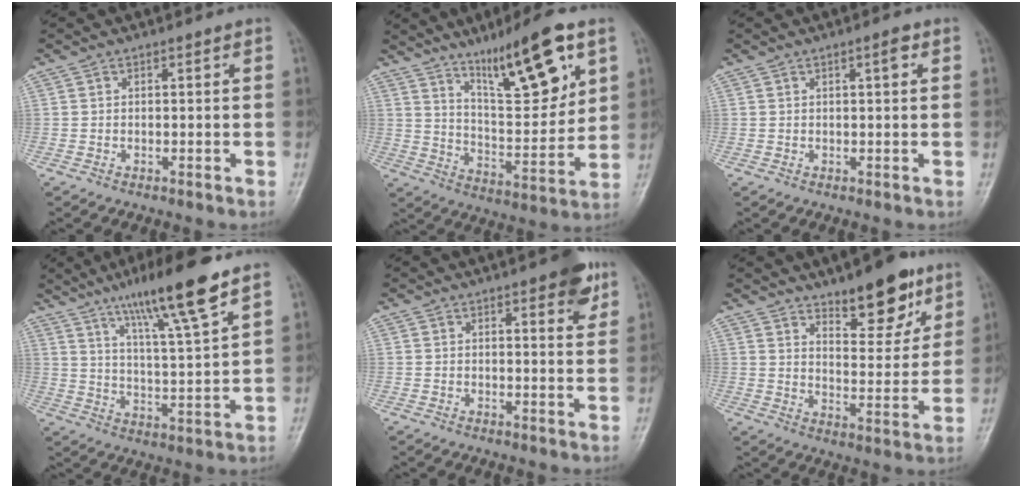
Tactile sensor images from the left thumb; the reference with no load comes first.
{"total": 16.8, "force": [9.6, 4.1, 13.2], "torque": [-0.188, -0.052, 0.169]}
{"total": 1.8, "force": [0.8, 0.4, 1.6], "torque": [-0.022, 0.000, 0.012]}
{"total": 14.8, "force": [9.6, 1.4, 11.2], "torque": [-0.185, -0.044, 0.165]}
{"total": 6.4, "force": [3.5, 2.1, 4.9], "torque": [-0.046, -0.013, 0.039]}
{"total": 12.4, "force": [8.6, 4.6, 7.7], "torque": [-0.077, -0.061, 0.135]}